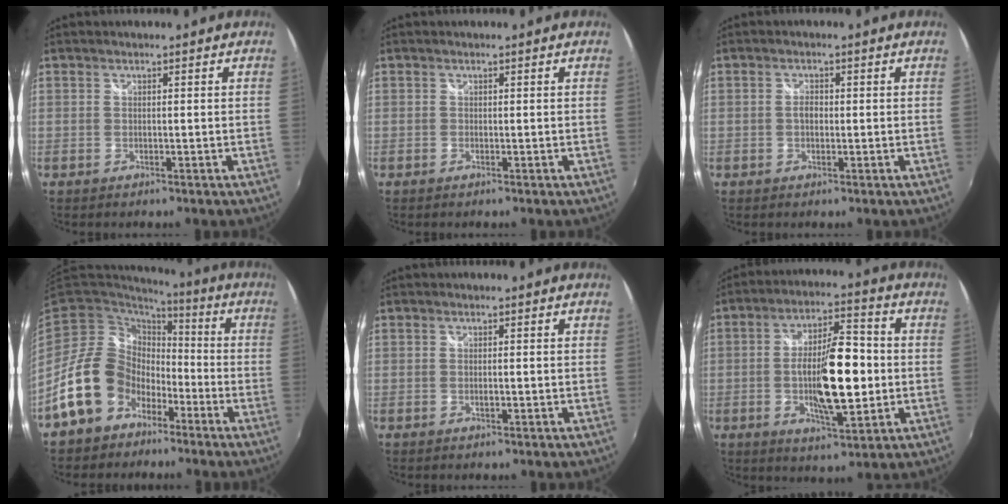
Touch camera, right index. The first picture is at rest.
{"total": 0.0}
{"total": 1.6, "force": [-0.1, 1.2, 1.1], "torque": [-0.020, 0.003, -0.004]}
{"total": 16.2, "force": [-7.7, 12.7, 6.5], "torque": [-0.153, 0.025, -0.122]}
{"total": 0.9, "force": [-0.1, 0.3, 0.9], "torque": [-0.016, -0.001, -0.002]}
{"total": 14.9, "force": [-1.7, 4.6, 14.0], "torque": [-0.239, 0.000, -0.026]}